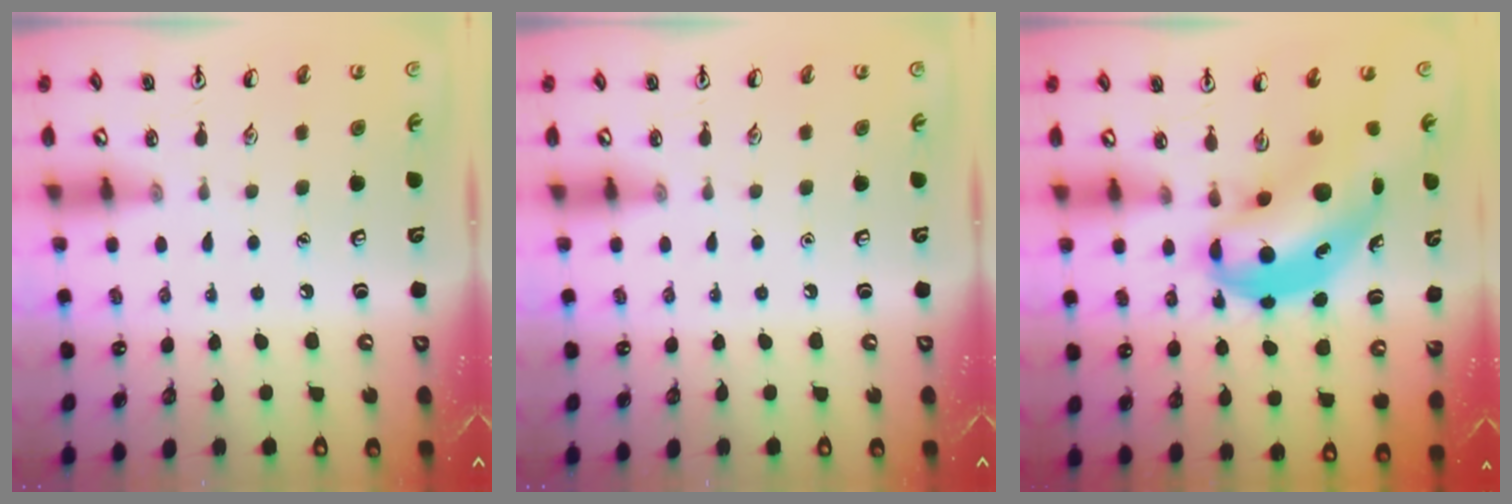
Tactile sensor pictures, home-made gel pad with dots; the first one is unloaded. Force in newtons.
{"total": 0.0}
{"total": 7.8, "press": 7.6, "slide": 1.7}